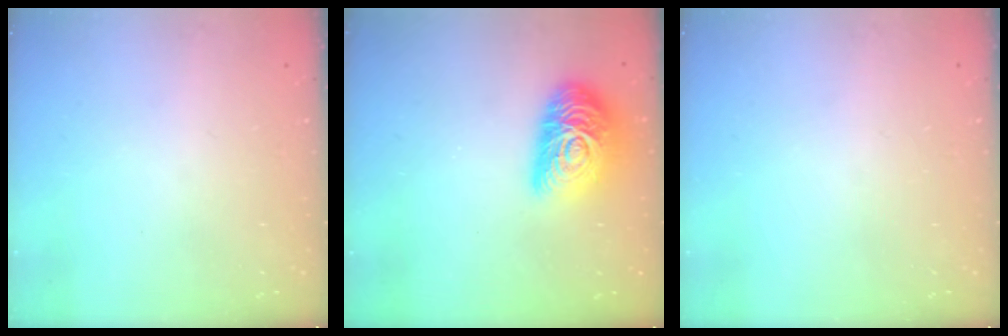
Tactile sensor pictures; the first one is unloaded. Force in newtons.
{"total": 17.2, "press": 17.2, "slide": 0.7}
{"total": 0.0}